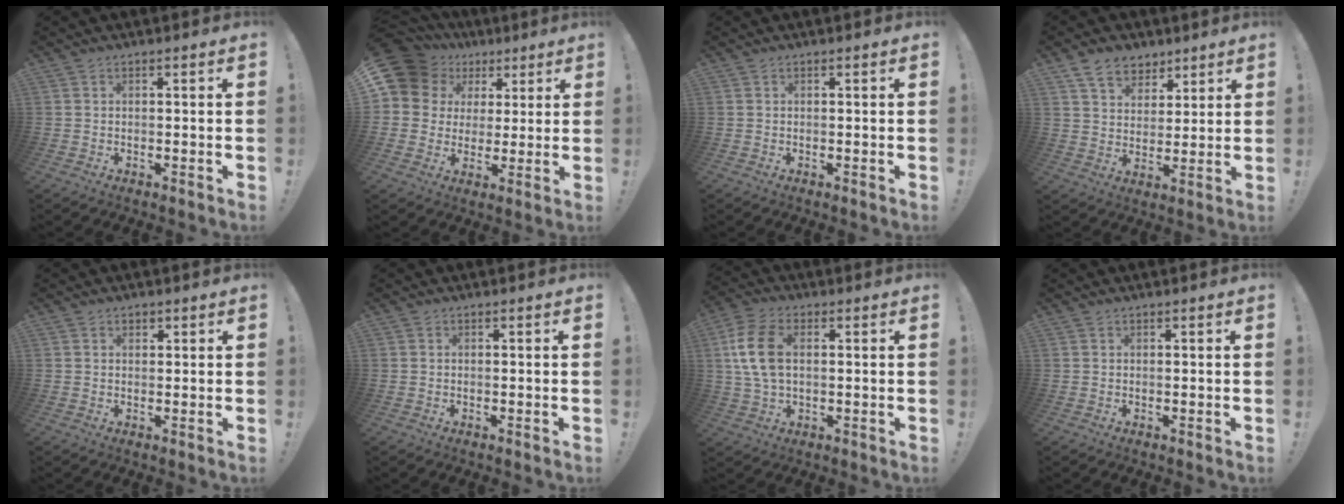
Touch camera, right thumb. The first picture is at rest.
{"total": 13.0, "force": [5.7, 10.5, 5.0], "torque": [-0.089, -0.025, 0.122]}
{"total": 0.0}
{"total": 9.7, "force": [6.7, 6.4, 2.7], "torque": [-0.052, -0.036, 0.134]}
{"total": 1.1, "force": [0.7, 0.8, 0.2], "torque": [-0.005, 0.002, 0.013]}
{"total": 0.0}
{"total": 11.3, "force": [1.6, 7.0, 8.8], "torque": [-0.182, 0.002, 0.032]}
{"total": 0.0}